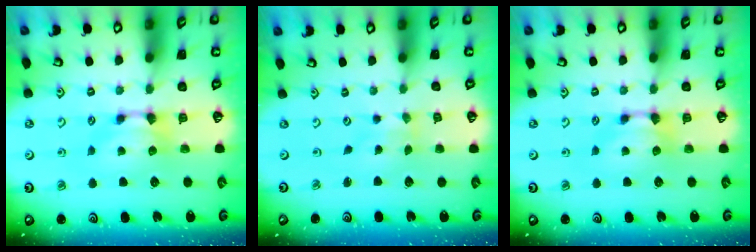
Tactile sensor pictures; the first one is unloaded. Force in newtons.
{"total": 2.8, "press": 2.7, "slide": 0.9}
{"total": 0.0}